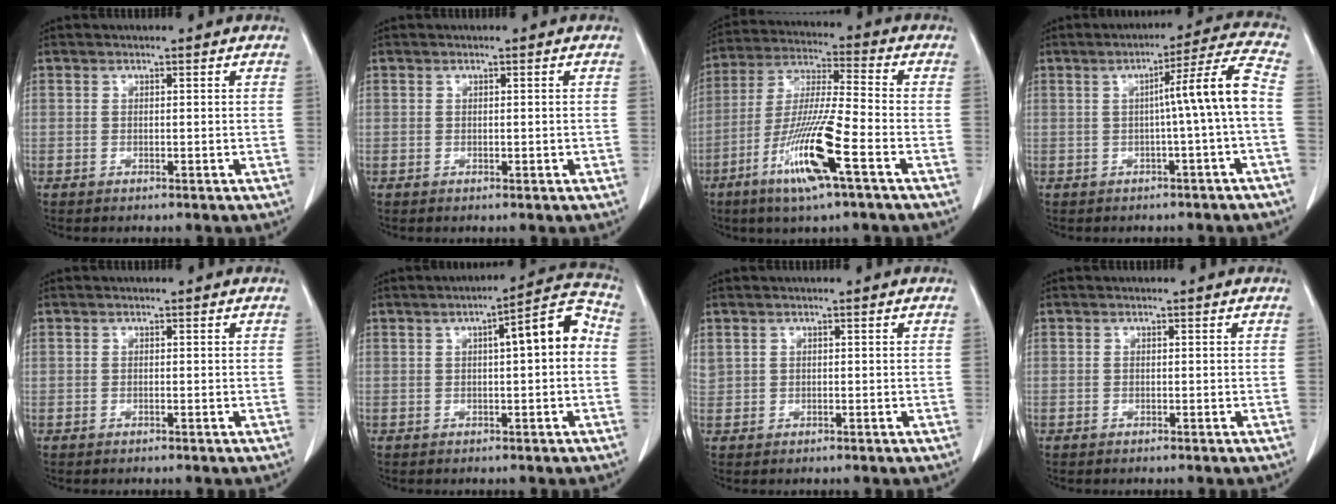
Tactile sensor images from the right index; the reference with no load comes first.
{"total": 0.6, "force": [-0.1, 0.3, 0.5], "torque": [-0.011, 0.001, 0.003]}
{"total": 14.1, "force": [-6.4, 0.4, 12.6], "torque": [-0.253, -0.018, -0.121]}
{"total": 7.8, "force": [-0.8, -1.5, 7.6], "torque": [-0.108, 0.018, -0.011]}
{"total": 0.0}
{"total": 7.9, "force": [0.8, 1.5, 7.8], "torque": [-0.103, 0.029, 0.006]}
{"total": 1.5, "force": [0.8, 1.2, 0.5], "torque": [-0.021, 0.016, 0.021]}
{"total": 0.0}